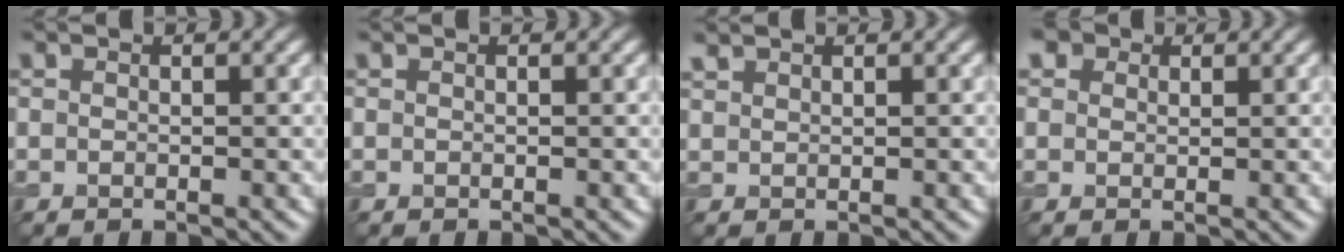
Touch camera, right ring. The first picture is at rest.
{"total": 0.0}
{"total": 1.0, "force": [1.0, 0.2, 0.2], "torque": [-0.007, 0.003, 0.025]}
{"total": 3.7, "force": [2.3, 2.4, 1.6], "torque": [-0.039, 0.010, 0.018]}